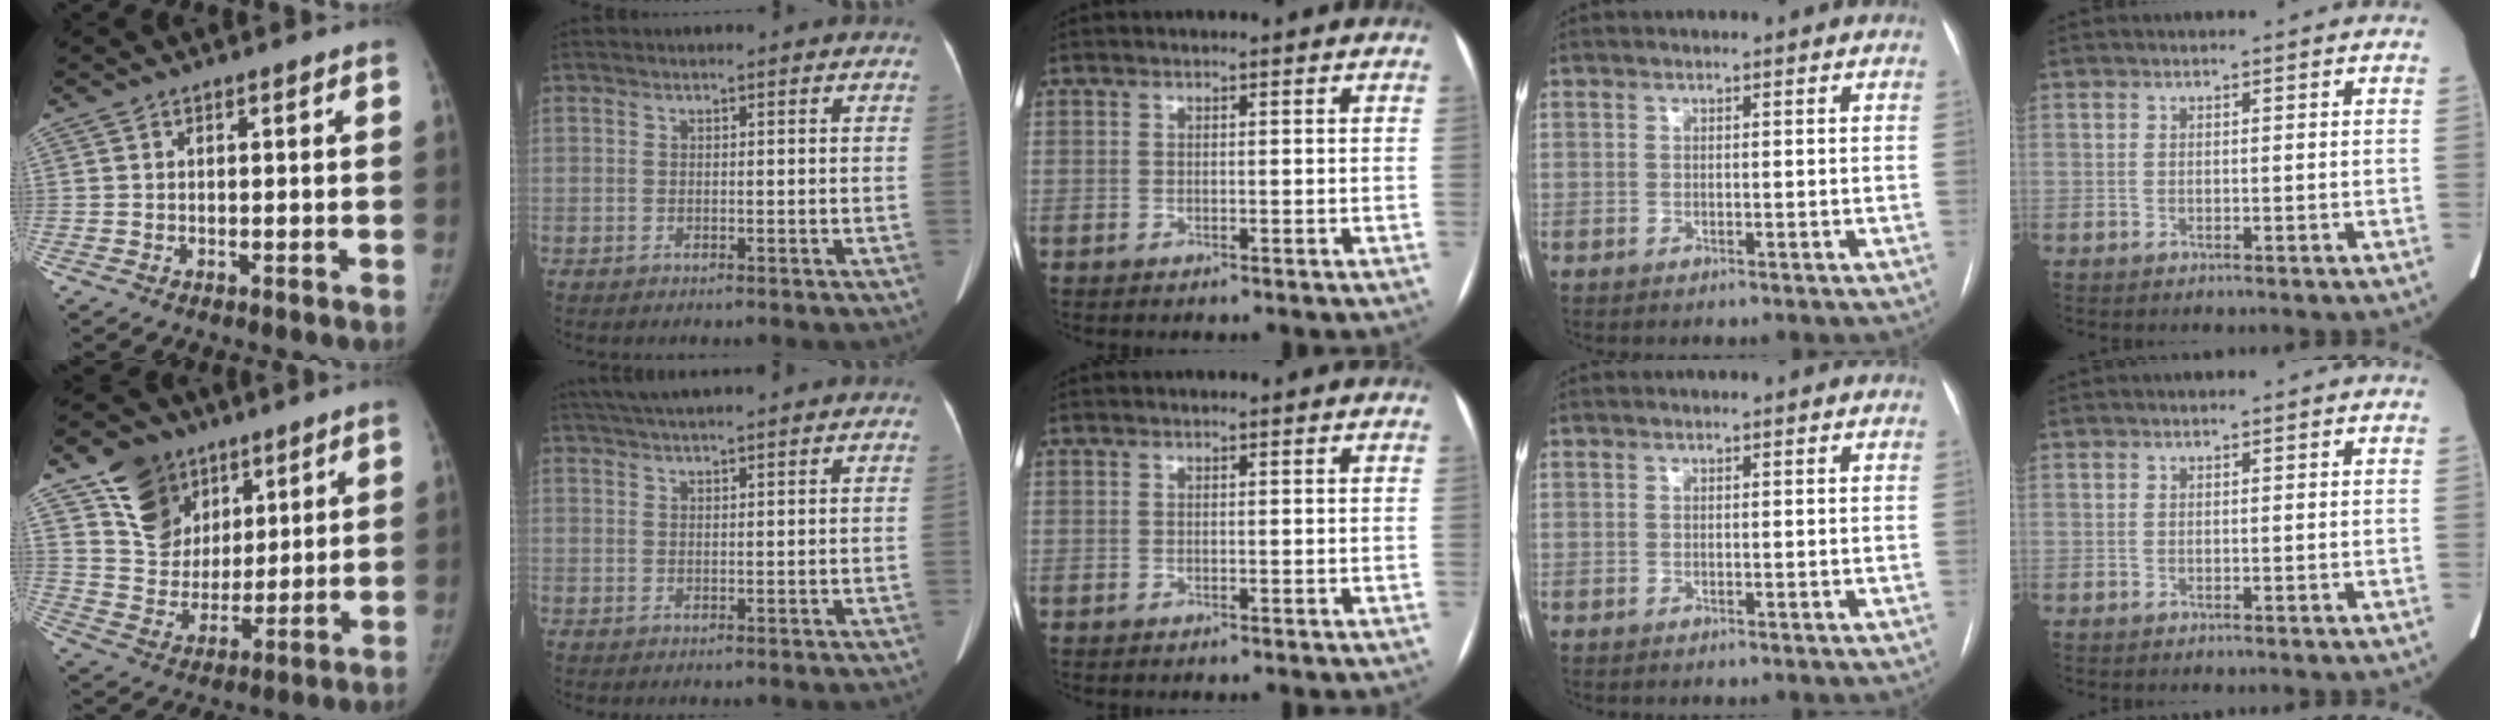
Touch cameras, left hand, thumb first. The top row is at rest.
{"thumb": {"total": 13.7, "force": [8.0, 10.2, 4.3], "torque": [-0.035, -0.047, 0.150]}, "index": {"total": 8.8, "force": [7.6, 0.3, 4.4], "torque": [-0.070, 0.041, 0.111]}}